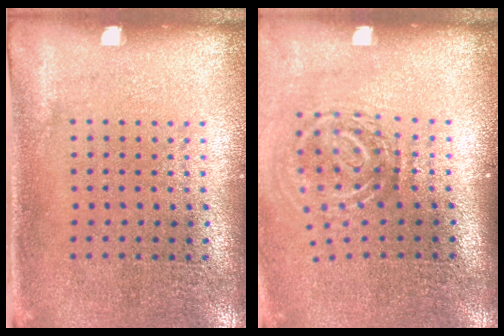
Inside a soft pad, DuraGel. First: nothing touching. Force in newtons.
{"total": 1.9, "press": 1.2, "slide": 1.5}